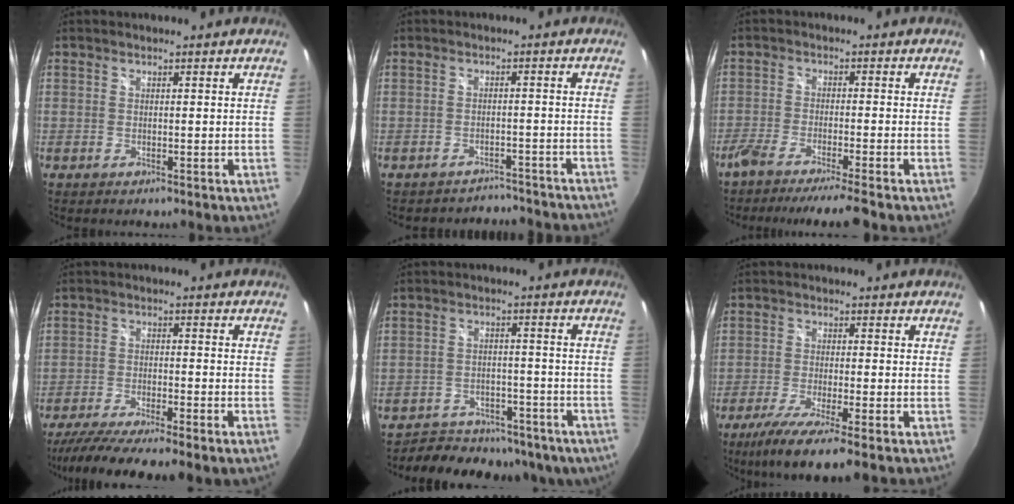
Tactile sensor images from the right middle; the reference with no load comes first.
{"total": 9.3, "force": [-8.6, 2.9, 1.9], "torque": [-0.040, 0.006, -0.102]}
{"total": 9.1, "force": [-7.9, -1.1, 4.3], "torque": [-0.087, -0.026, -0.129]}
{"total": 12.9, "force": [-10.5, 0.2, 7.5], "torque": [-0.146, -0.041, -0.168]}
{"total": 19.2, "force": [-15.3, 8.8, 7.5], "torque": [-0.149, 0.003, -0.189]}
{"total": 9.3, "force": [-6.2, 0.3, 6.9], "torque": [-0.149, -0.036, -0.109]}